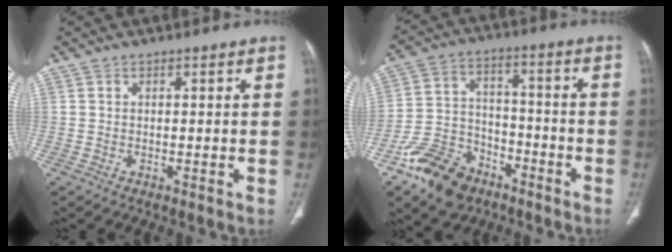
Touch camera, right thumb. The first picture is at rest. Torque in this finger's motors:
{"motor_torque": [3.06, 1.95, 0.56, -1.31, 0.13]}